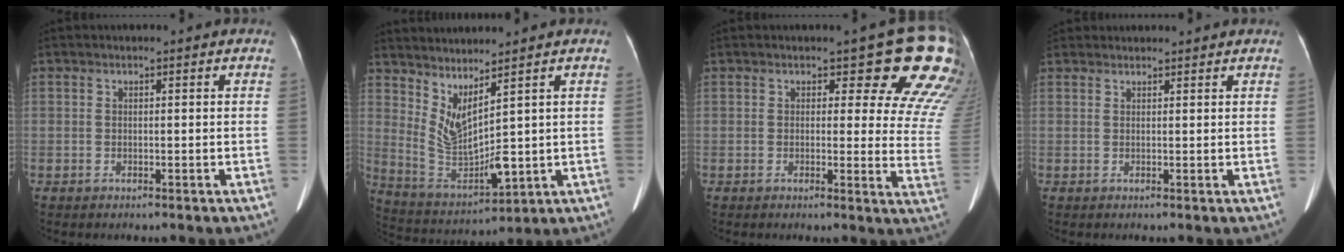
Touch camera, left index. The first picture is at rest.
{"total": 7.0, "force": [3.5, 1.1, 6.0], "torque": [-0.130, -0.020, 0.093]}
{"total": 12.8, "force": [10.3, 4.3, 6.1], "torque": [-0.030, -0.060, 0.077]}
{"total": 3.5, "force": [3.4, 0.9, 0.2], "torque": [-0.005, 0.025, 0.052]}